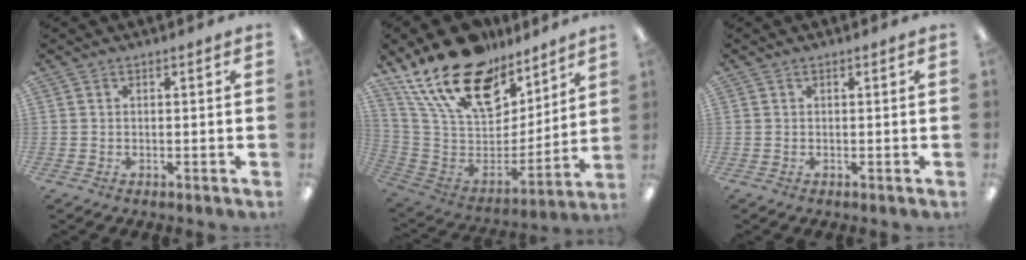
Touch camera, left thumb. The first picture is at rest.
{"total": 23.6, "force": [16.6, 11.9, 11.8], "torque": [-0.215, -0.108, 0.304]}
{"total": 0.0}